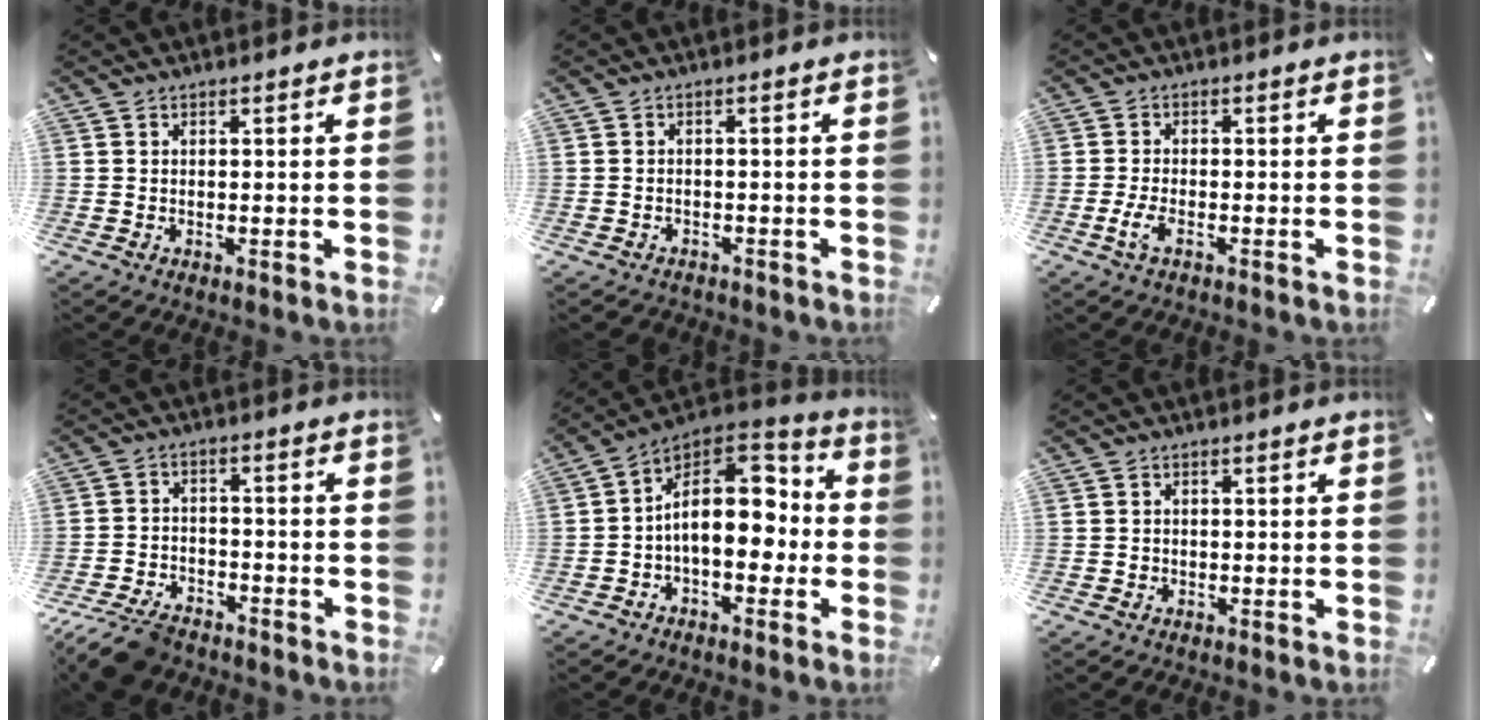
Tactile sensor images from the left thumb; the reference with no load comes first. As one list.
[{"total": 1.5, "force": [-1.3, 0.8, 0.2], "torque": [-0.005, 0.006, -0.028]}, {"total": 3.5, "force": [-1.8, 1.1, 2.8], "torque": [-0.071, -0.004, -0.037]}, {"total": 8.5, "force": [-7.0, 3.6, 3.3], "torque": [-0.059, 0.036, -0.131]}, {"total": 16.0, "force": [0.4, 10.5, 12.1], "torque": [-0.177, -0.005, 0.006]}, {"total": 0.6, "force": [-0.4, 0.5, 0.1], "torque": [0.000, 0.004, -0.009]}]